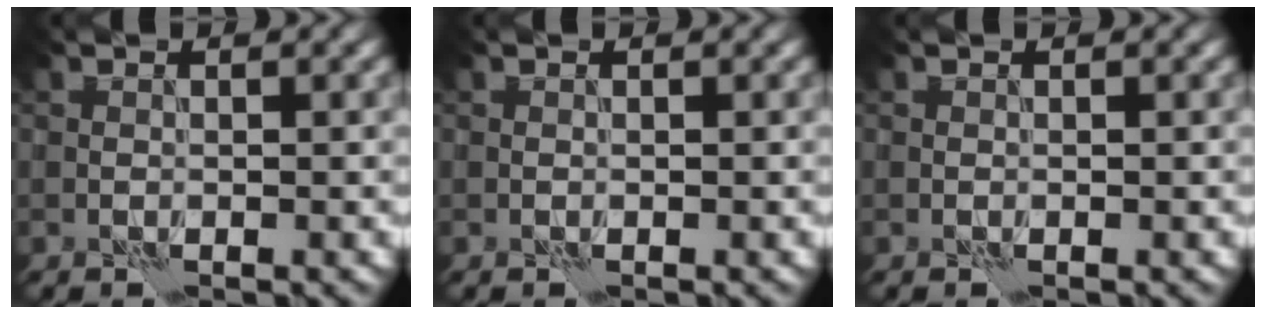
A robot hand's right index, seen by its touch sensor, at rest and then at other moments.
{"total": 0.0}
{"total": 0.0}